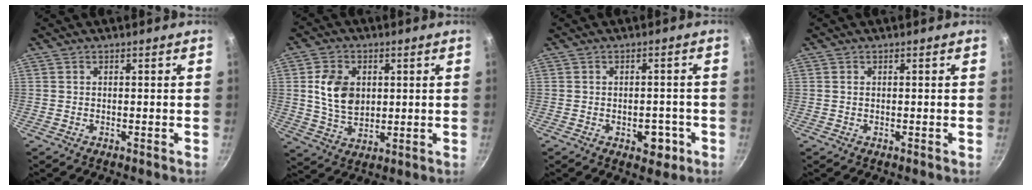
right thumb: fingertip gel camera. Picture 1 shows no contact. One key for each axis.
{"total": 11.0, "fx": 2.5, "fy": 8.4, "fz": 6.6, "tx": -0.092, "ty": -0.021, "tz": 0.056}
{"total": 4.9, "fx": -1.9, "fy": 3.0, "fz": 3.3, "tx": -0.017, "ty": 0.013, "tz": -0.019}
{"total": 0.6, "fx": 0.2, "fy": 0.4, "fz": 0.4, "tx": -0.007, "ty": 0.001, "tz": 0.004}